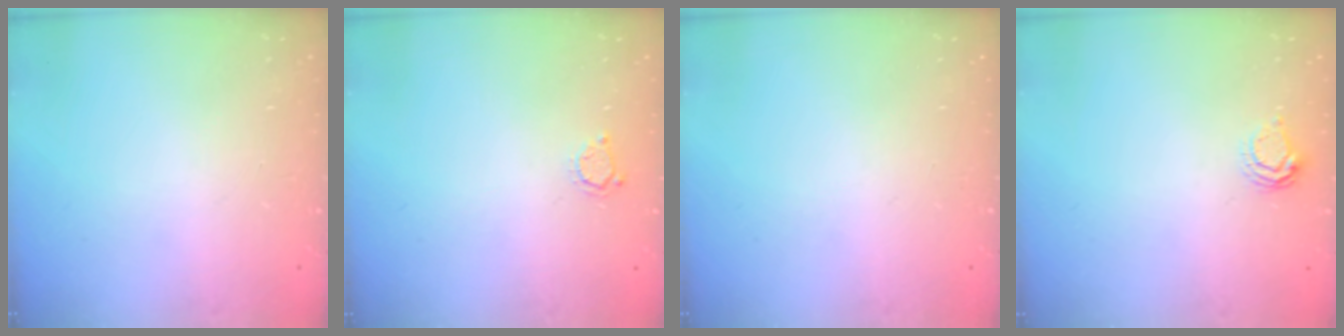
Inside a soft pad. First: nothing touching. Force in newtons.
{"total": 3.4, "press": 3.4, "slide": 0.5}
{"total": 0.0}
{"total": 4.8, "press": 4.8, "slide": 0.5}